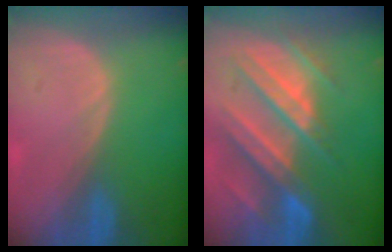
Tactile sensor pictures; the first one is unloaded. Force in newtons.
{"total": 11.1, "press": 9.9, "slide": 5.1}